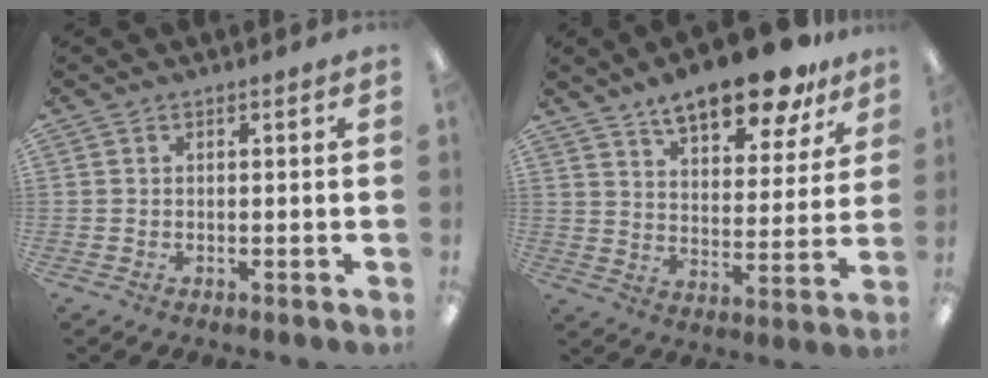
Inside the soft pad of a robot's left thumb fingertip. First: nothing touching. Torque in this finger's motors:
{"motor_torque": [0.32, 0.30, 1.49, -1.28, 0.06]}